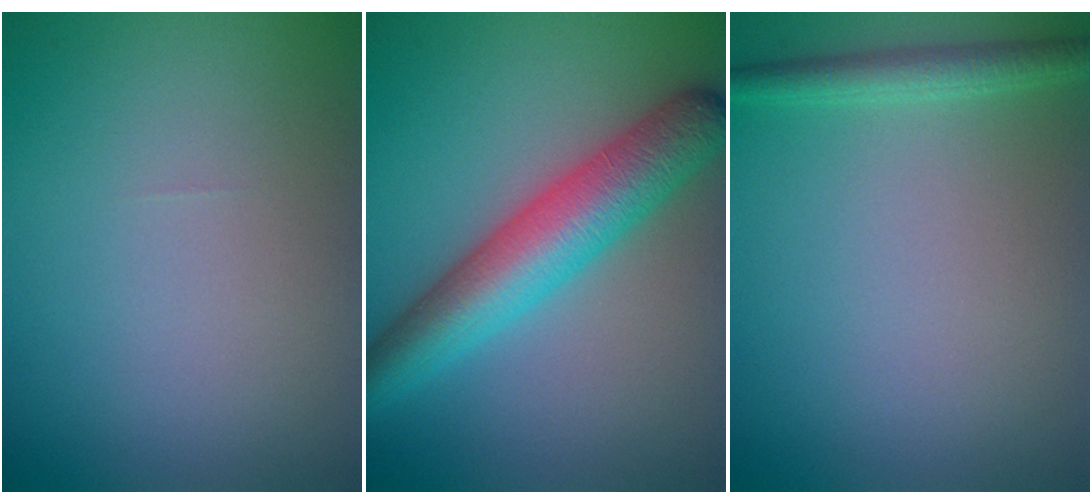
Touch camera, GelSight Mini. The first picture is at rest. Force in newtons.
{"total": 7.1, "press": 7.1, "slide": 0.2}
{"total": 1.9, "press": 1.9, "slide": 0.1}